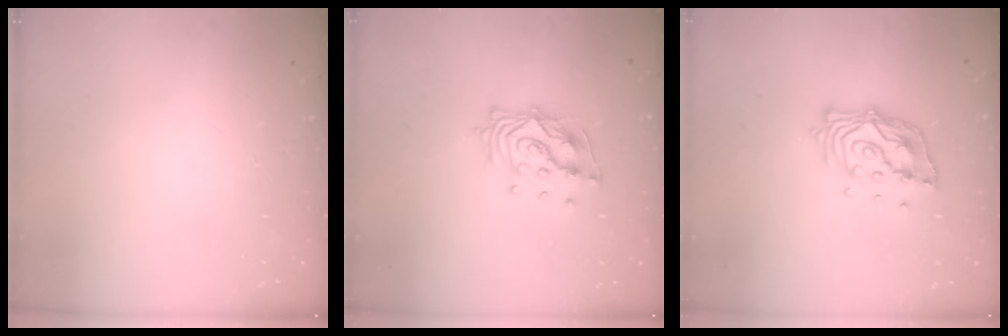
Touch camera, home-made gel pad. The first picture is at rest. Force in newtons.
{"total": 12.6, "press": 12.5, "slide": 1.3}
{"total": 12.4, "press": 12.4, "slide": 1.2}